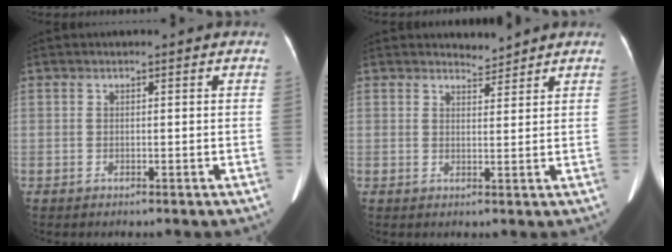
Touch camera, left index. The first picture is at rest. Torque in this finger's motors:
{"motor_torque": [1.04, -1.10, 0.09, 0.01]}